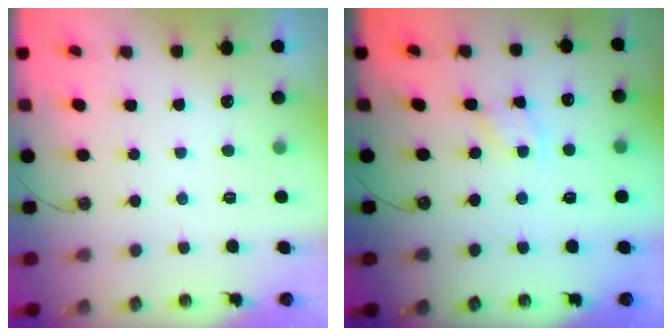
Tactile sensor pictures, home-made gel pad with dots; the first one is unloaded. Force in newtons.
{"total": 1.9, "press": 1.8, "slide": 0.3}